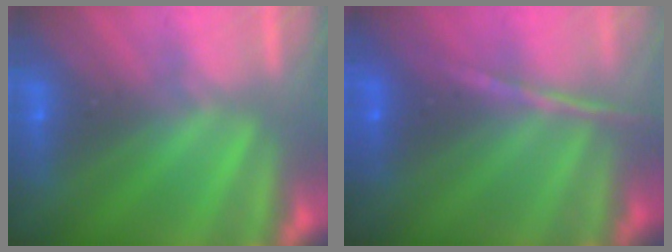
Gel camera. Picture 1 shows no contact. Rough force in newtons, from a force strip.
{"total": 1.3}